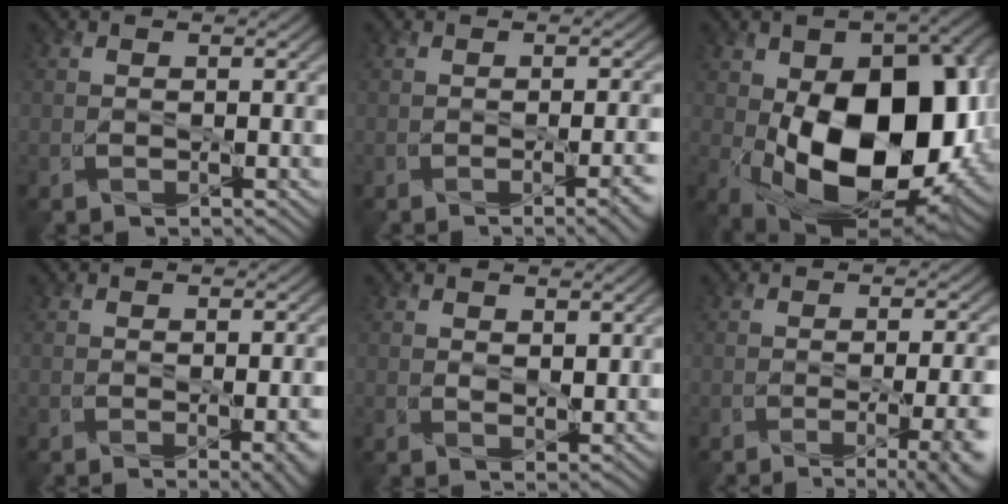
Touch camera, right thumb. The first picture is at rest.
{"total": 4.1, "force": [-1.1, 0.9, 3.9], "torque": [-0.050, 0.002, -0.007]}
{"total": 18.7, "force": [-2.1, 10.8, 15.1], "torque": [-0.240, -0.020, -0.025]}
{"total": 3.3, "force": [-0.7, 0.5, 3.1], "torque": [-0.040, -0.001, -0.003]}
{"total": 2.3, "force": [1.7, 0.7, 1.5], "torque": [-0.035, -0.004, 0.036]}
{"total": 9.4, "force": [-2.9, 3.2, 8.4], "torque": [-0.076, -0.003, -0.025]}